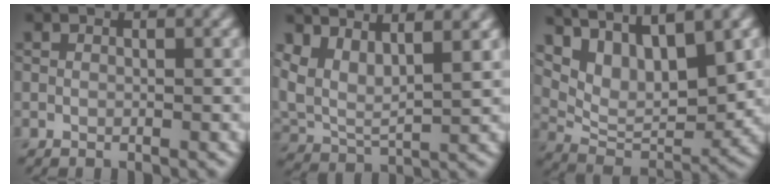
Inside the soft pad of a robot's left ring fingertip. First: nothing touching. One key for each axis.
{"total": 5.8, "fx": 3.0, "fy": 2.7, "fz": 4.1, "tx": -0.090, "ty": -0.004, "tz": 0.067}
{"total": 7.9, "fx": 4.6, "fy": 3.2, "fz": 5.6, "tx": -0.100, "ty": -0.003, "tz": 0.091}